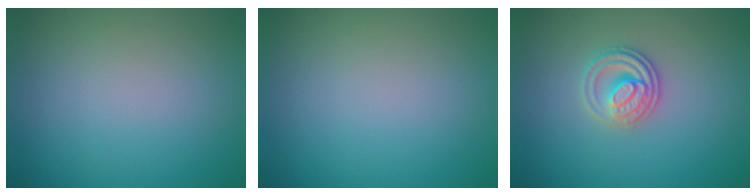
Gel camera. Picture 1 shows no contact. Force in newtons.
{"total": 0.0}
{"total": 2.7, "press": 2.5, "slide": 0.9}